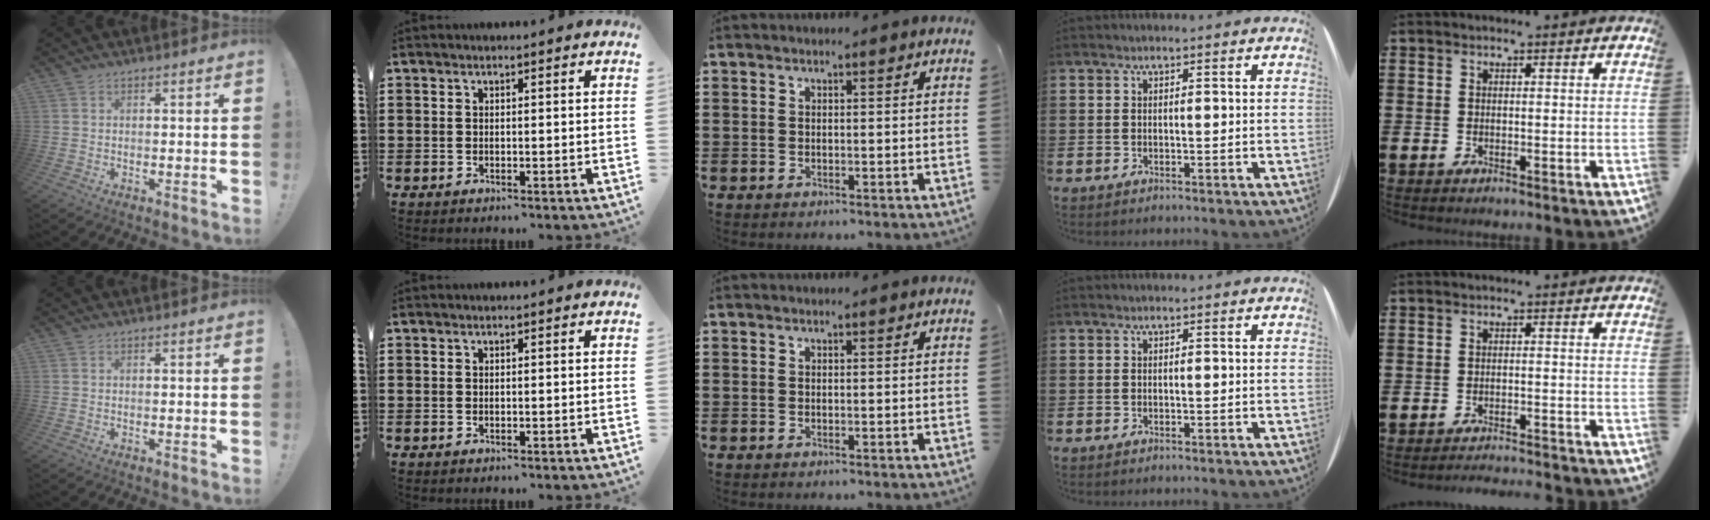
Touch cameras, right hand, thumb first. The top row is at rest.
{"little": {"total": 1.5, "force": [-1.5, -0.2, 0.0], "torque": [-0.001, 0.005, -0.032]}}